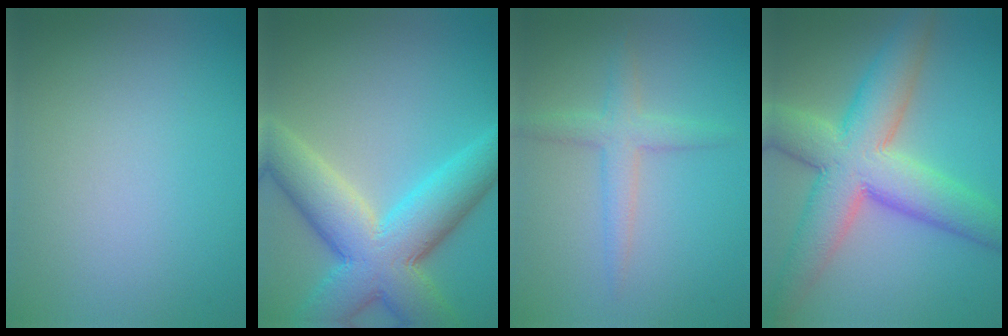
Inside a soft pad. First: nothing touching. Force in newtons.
{"total": 8.9, "press": 8.8, "slide": 0.8}
{"total": 2.4, "press": 2.4, "slide": 0.1}
{"total": 9.6, "press": 9.6, "slide": 0.4}